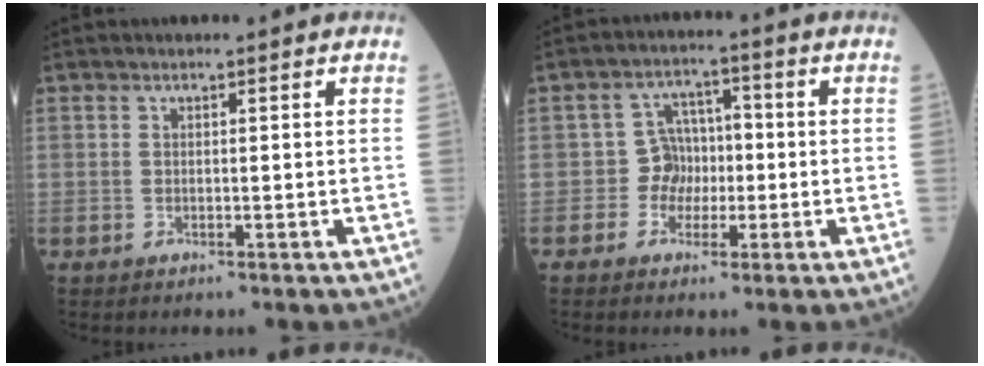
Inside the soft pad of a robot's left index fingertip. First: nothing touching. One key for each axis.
{"total": 4.6, "fx": -1.2, "fy": 4.2, "fz": 1.6, "tx": -0.021, "ty": 0.014, "tz": -0.027}